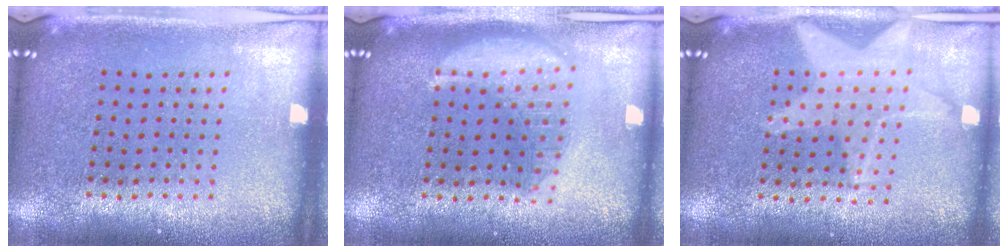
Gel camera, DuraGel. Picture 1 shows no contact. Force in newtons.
{"total": 2.1, "press": 2.1, "slide": 0.1}
{"total": 1.2, "press": 1.2, "slide": 0.2}